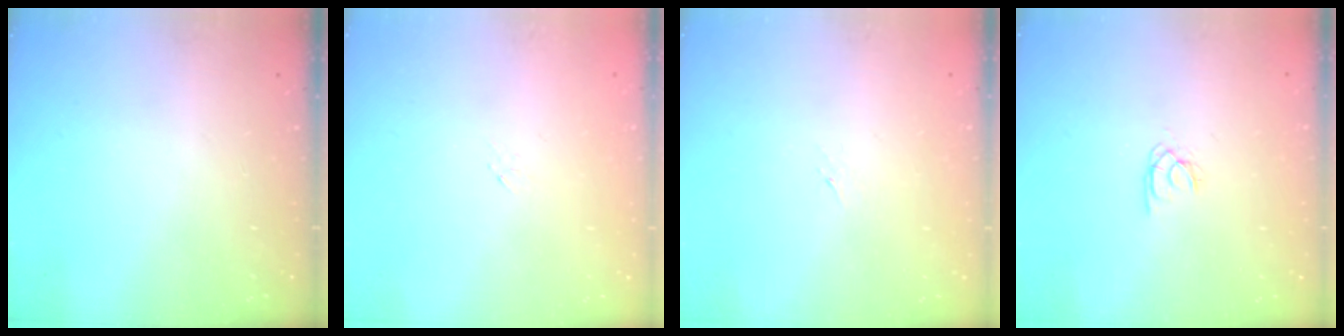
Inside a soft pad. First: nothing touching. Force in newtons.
{"total": 0.0}
{"total": 3.6, "press": 3.6, "slide": 0.7}
{"total": 1.7, "press": 1.6, "slide": 0.4}